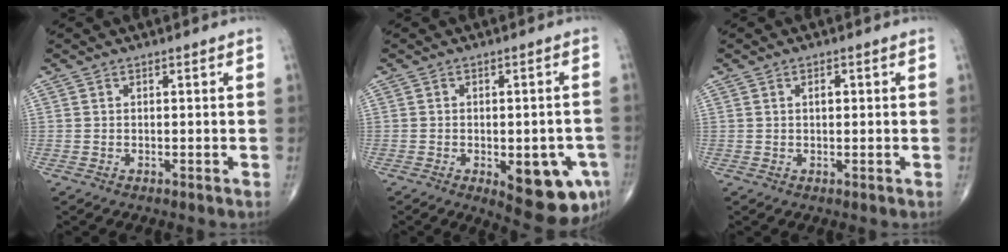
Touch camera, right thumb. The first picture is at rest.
{"total": 12.4, "force": [-4.5, 5.1, 10.4], "torque": [-0.110, 0.007, -0.044]}
{"total": 1.6, "force": [0.4, 0.8, 1.3], "torque": [-0.022, 0.001, 0.006]}